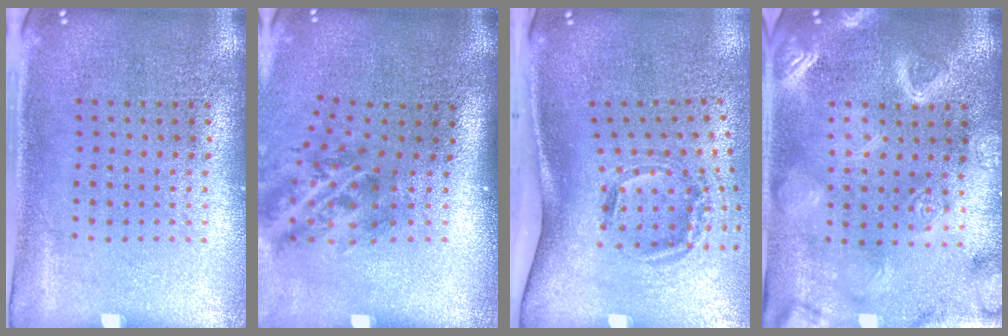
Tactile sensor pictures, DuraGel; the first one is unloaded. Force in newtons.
{"total": 1.9, "press": 1.3, "slide": 1.5}
{"total": 2.0, "press": 1.2, "slide": 1.6}
{"total": 3.2, "press": 3.2, "slide": 0.2}